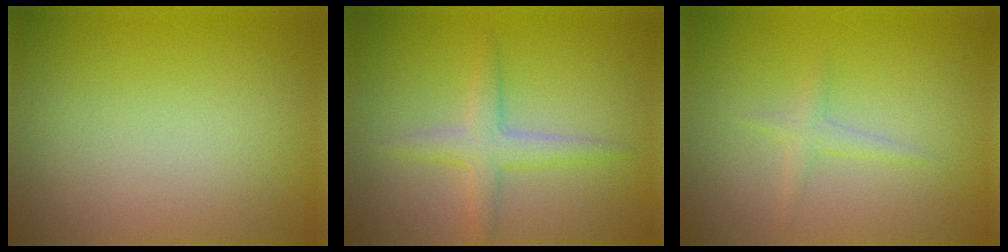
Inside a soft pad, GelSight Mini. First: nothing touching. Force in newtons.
{"total": 2.7, "press": 2.7, "slide": 0.1}
{"total": 1.2, "press": 1.2, "slide": 0.1}